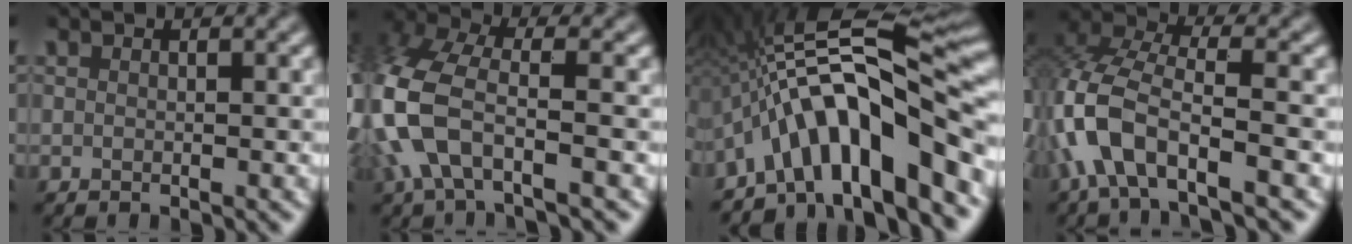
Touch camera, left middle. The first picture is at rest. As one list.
[{"total": 8.0, "force": [-2.3, 4.0, 6.6], "torque": [-0.154, 0.008, -0.061]}, {"total": 13.3, "force": [-5.7, 3.9, 11.3], "torque": [-0.159, 0.028, -0.099]}, {"total": 8.0, "force": [-3.3, 3.2, 6.5], "torque": [-0.141, 0.010, -0.076]}]